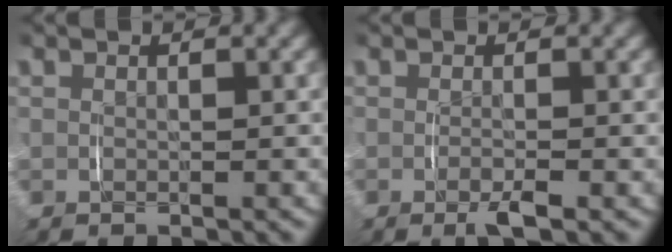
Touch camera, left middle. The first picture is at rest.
{"total": 1.6, "force": [-0.9, 0.2, 1.3], "torque": [-0.027, -0.004, -0.015]}